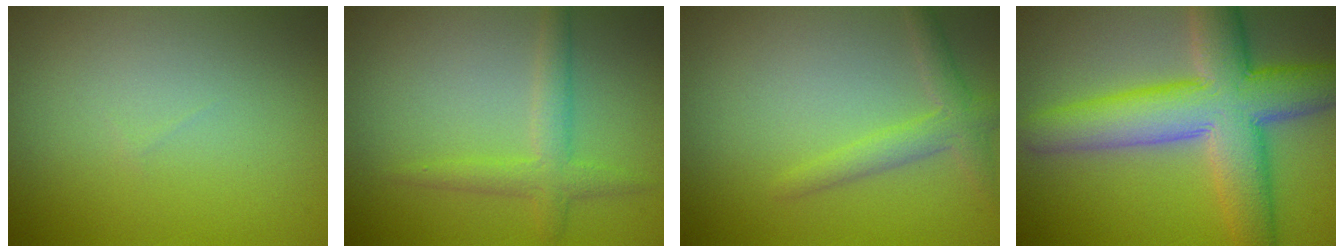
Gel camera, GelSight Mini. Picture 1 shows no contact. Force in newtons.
{"total": 2.5, "press": 2.5, "slide": 0.1}
{"total": 2.3, "press": 2.3, "slide": 0.2}
{"total": 9.9, "press": 9.9, "slide": 0.4}